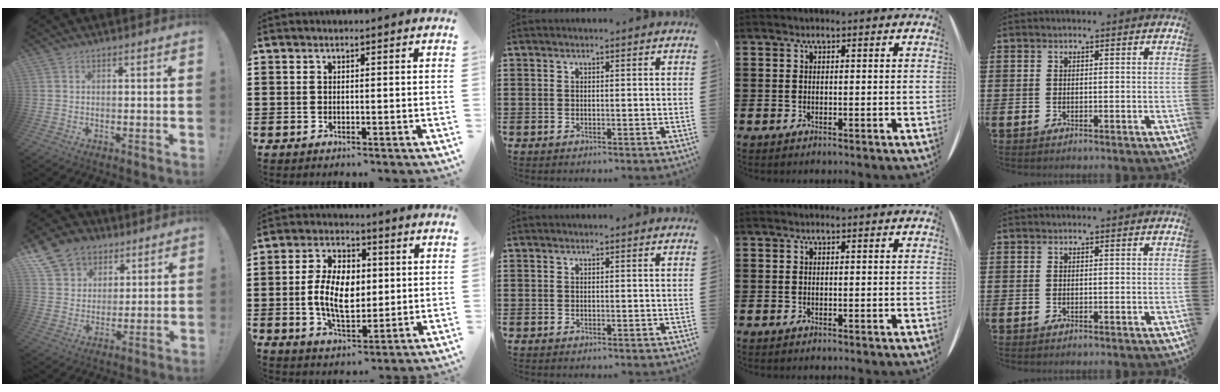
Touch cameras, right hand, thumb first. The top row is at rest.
{"thumb": {"total": 13.7, "force": [7.8, 10.4, 4.5], "torque": [-0.069, -0.044, 0.154]}, "index": {"total": 9.4, "force": [0.0, 5.6, 7.5], "torque": [-0.154, 0.010, -0.003]}}